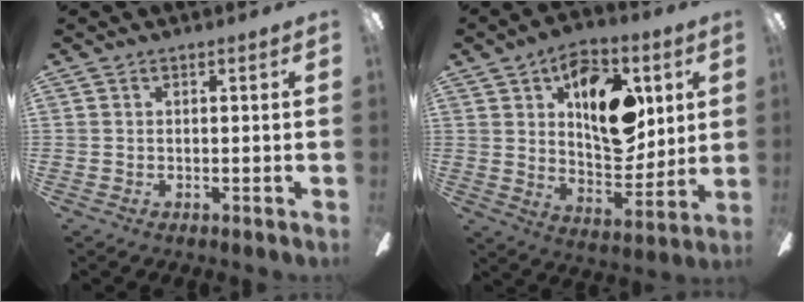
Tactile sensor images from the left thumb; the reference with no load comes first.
{"total": 17.8, "force": [6.5, 10.1, 13.1], "torque": [-0.162, -0.015, 0.112]}